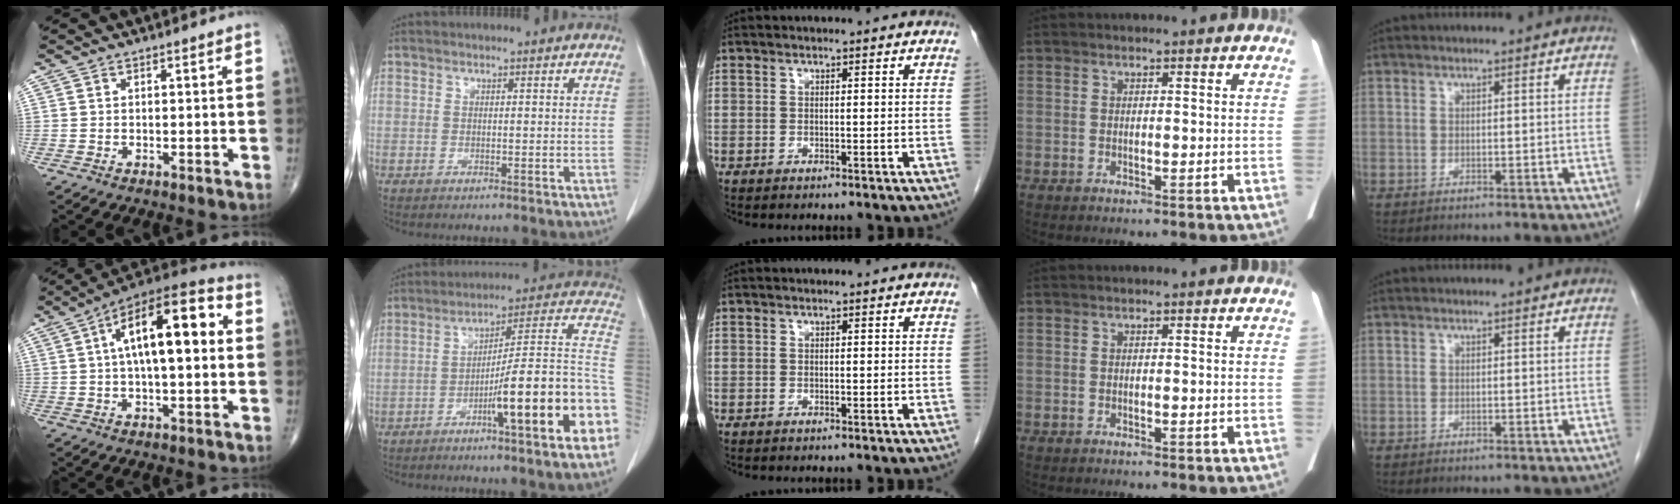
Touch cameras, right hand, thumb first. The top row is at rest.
{"thumb": {"total": 17.7, "force": [2.9, 6.9, 16.1], "torque": [-0.246, 0.033, 0.035]}, "index": {"total": 19.4, "force": [-7.2, 0.8, 18.0], "torque": [-0.184, 0.021, -0.106]}}